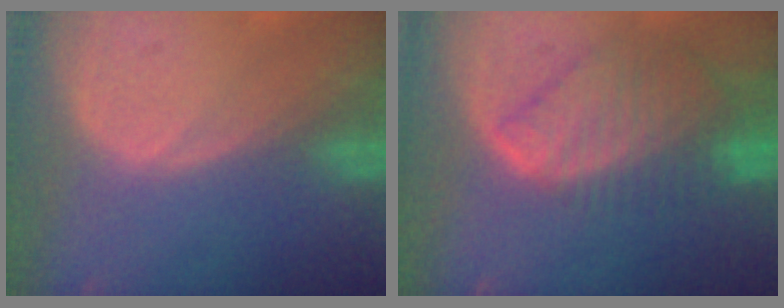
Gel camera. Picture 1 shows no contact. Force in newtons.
{"total": 9.3, "press": 8.0, "slide": 4.7}